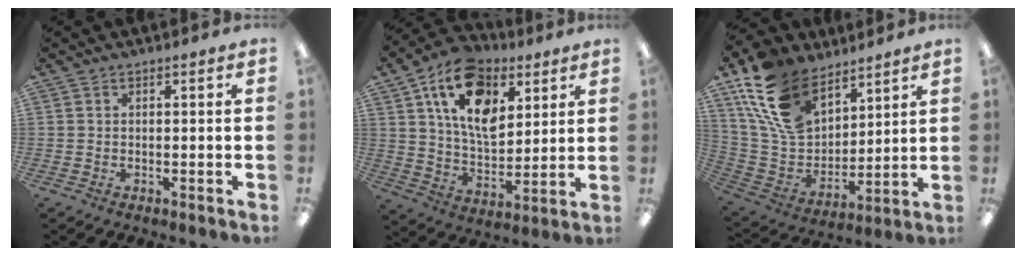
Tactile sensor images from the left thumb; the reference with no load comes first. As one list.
[{"total": 16.8, "force": [8.4, 10.5, 10.0], "torque": [-0.166, -0.023, 0.155]}, {"total": 19.1, "force": [12.1, 11.4, 9.4], "torque": [-0.208, -0.051, 0.232]}]